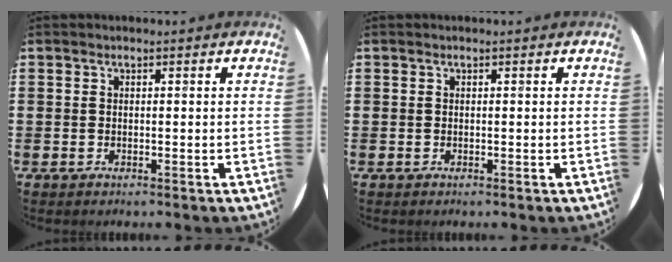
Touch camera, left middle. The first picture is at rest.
{"total": 0.0}